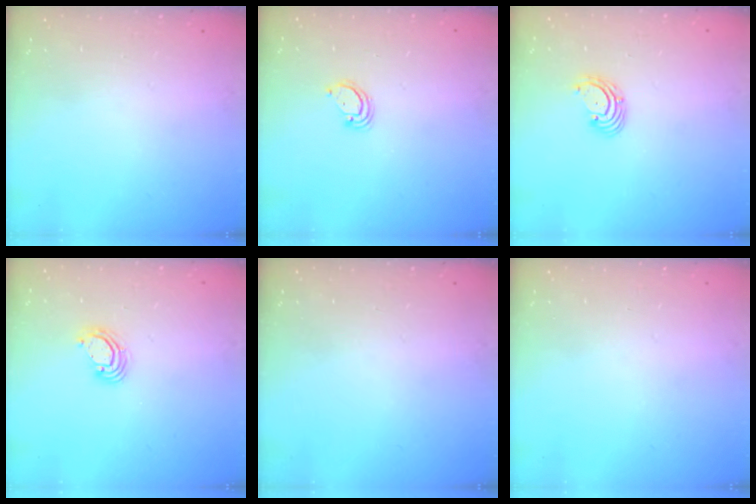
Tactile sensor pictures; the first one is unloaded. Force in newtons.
{"total": 2.9, "press": 2.8, "slide": 0.2}
{"total": 2.9, "press": 2.9, "slide": 0.3}
{"total": 4.8, "press": 4.8, "slide": 0.3}
{"total": 0.0}
{"total": 0.0}